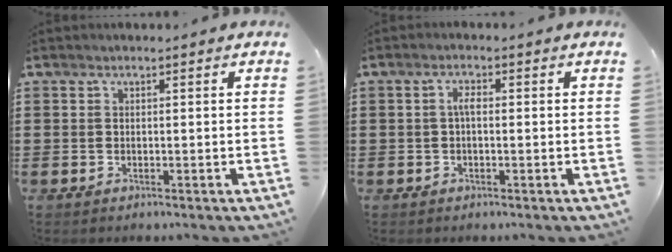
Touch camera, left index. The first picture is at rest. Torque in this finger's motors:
{"motor_torque": [0.07, -0.01, 0.05, 0.05]}